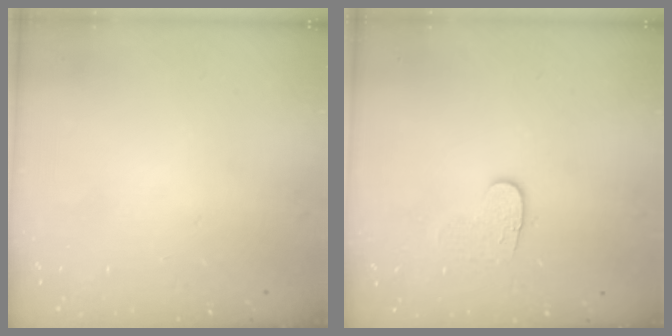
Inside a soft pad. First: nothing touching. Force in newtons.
{"total": 5.8, "press": 5.8, "slide": 0.6}